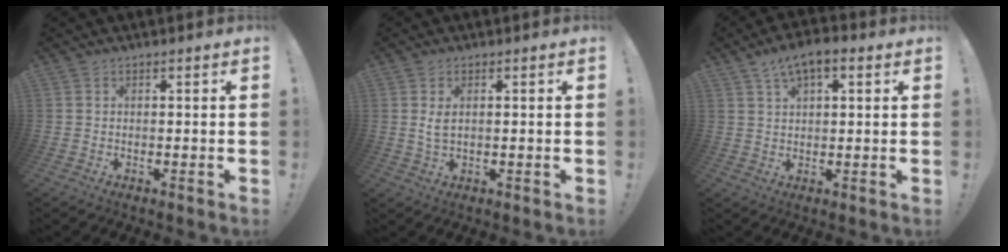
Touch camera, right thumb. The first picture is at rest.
{"total": 2.8, "force": [1.0, 1.3, 2.3], "torque": [-0.038, 0.000, 0.017]}
{"total": 7.2, "force": [3.6, 3.5, 5.1], "torque": [-0.081, -0.005, 0.065]}